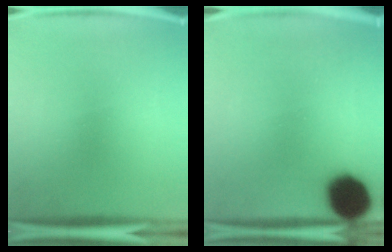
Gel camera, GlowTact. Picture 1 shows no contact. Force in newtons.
{"total": 13.4}